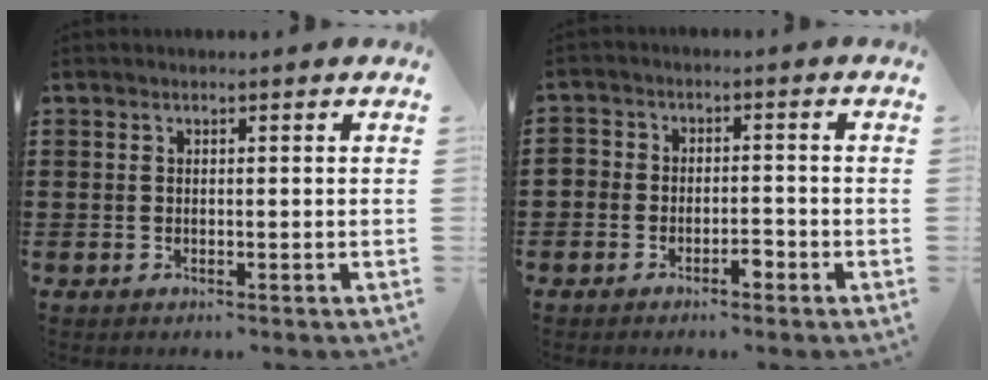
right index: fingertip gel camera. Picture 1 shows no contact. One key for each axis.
{"total": 2.8, "fx": -2.2, "fy": 1.5, "fz": 0.7, "tx": -0.019, "ty": 0.007, "tz": -0.047}